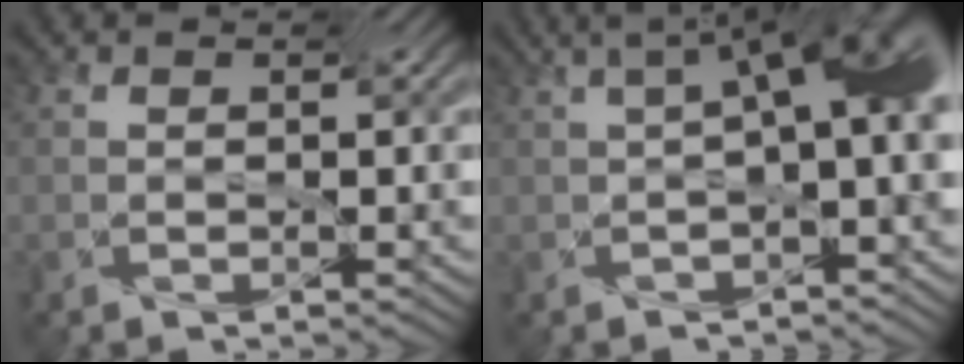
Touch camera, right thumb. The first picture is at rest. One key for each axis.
{"total": 12.6, "fx": 1.8, "fy": 4.8, "fz": 11.5, "tx": -0.122, "ty": 0.062, "tz": 0.012}